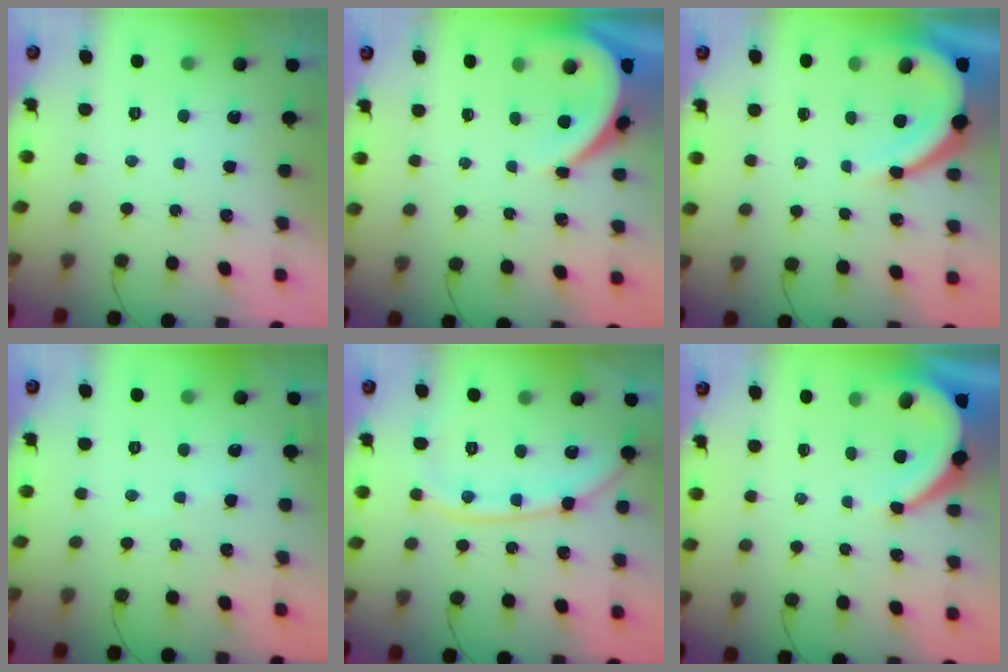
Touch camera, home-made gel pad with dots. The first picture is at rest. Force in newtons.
{"total": 6.8, "press": 6.8, "slide": 0.6}
{"total": 10.3, "press": 10.2, "slide": 1.1}
{"total": 2.3, "press": 2.3, "slide": 0.4}
{"total": 11.6, "press": 11.5, "slide": 1.6}
{"total": 7.3, "press": 7.3, "slide": 0.4}